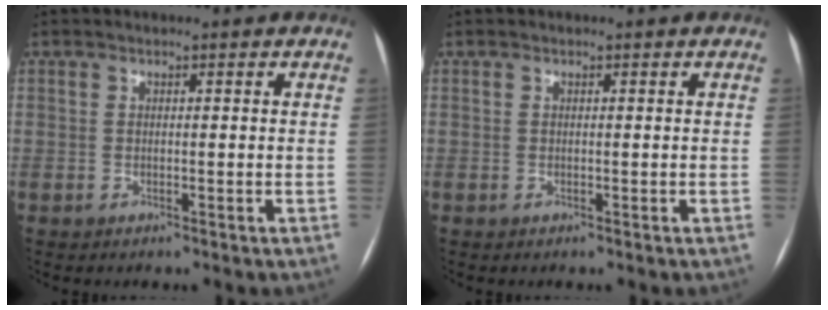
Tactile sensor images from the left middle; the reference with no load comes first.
{"total": 0.0}